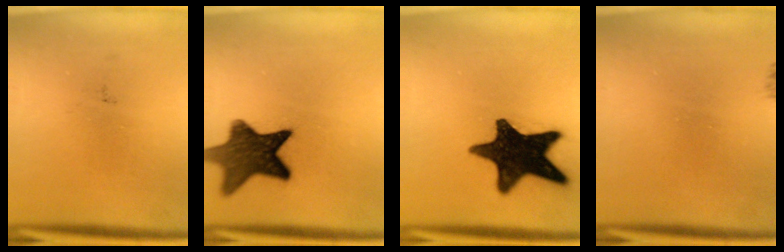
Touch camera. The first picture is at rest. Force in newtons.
{"total": 12.4}
{"total": 17.1}
{"total": 0.7}